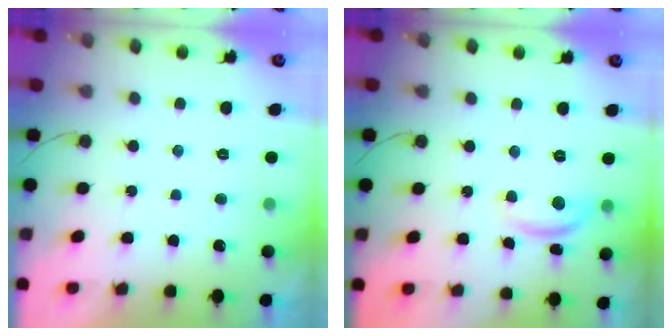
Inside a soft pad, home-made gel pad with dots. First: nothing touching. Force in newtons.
{"total": 9.3, "press": 9.3, "slide": 0.4}